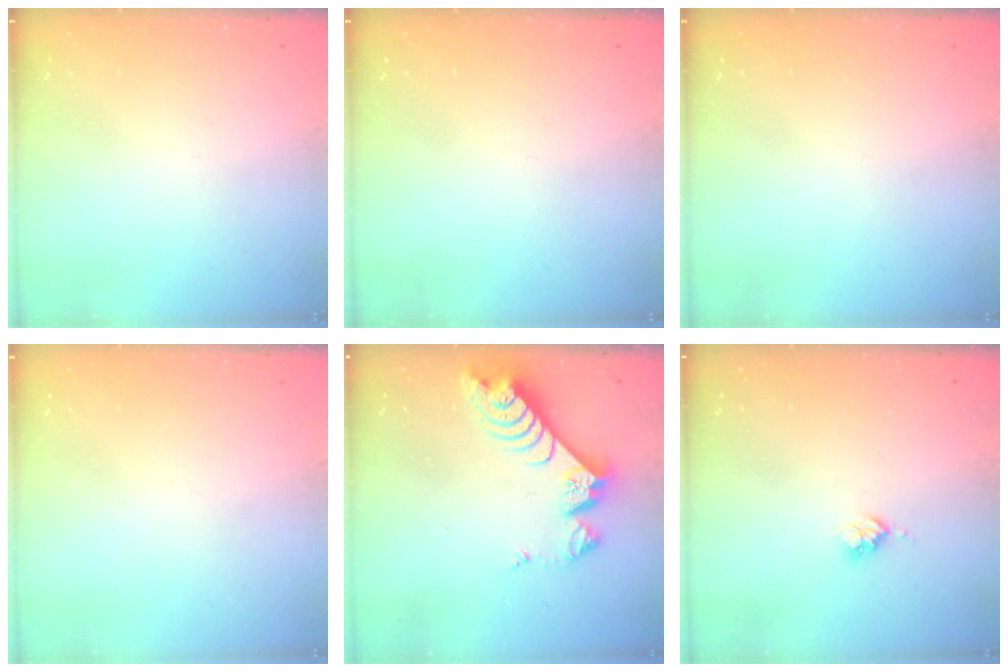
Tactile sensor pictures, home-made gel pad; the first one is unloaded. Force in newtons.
{"total": 0.0}
{"total": 0.0}
{"total": 0.7, "press": 0.7, "slide": 0.1}
{"total": 10.1, "press": 10.0, "slide": 1.0}
{"total": 2.5, "press": 2.5, "slide": 0.3}